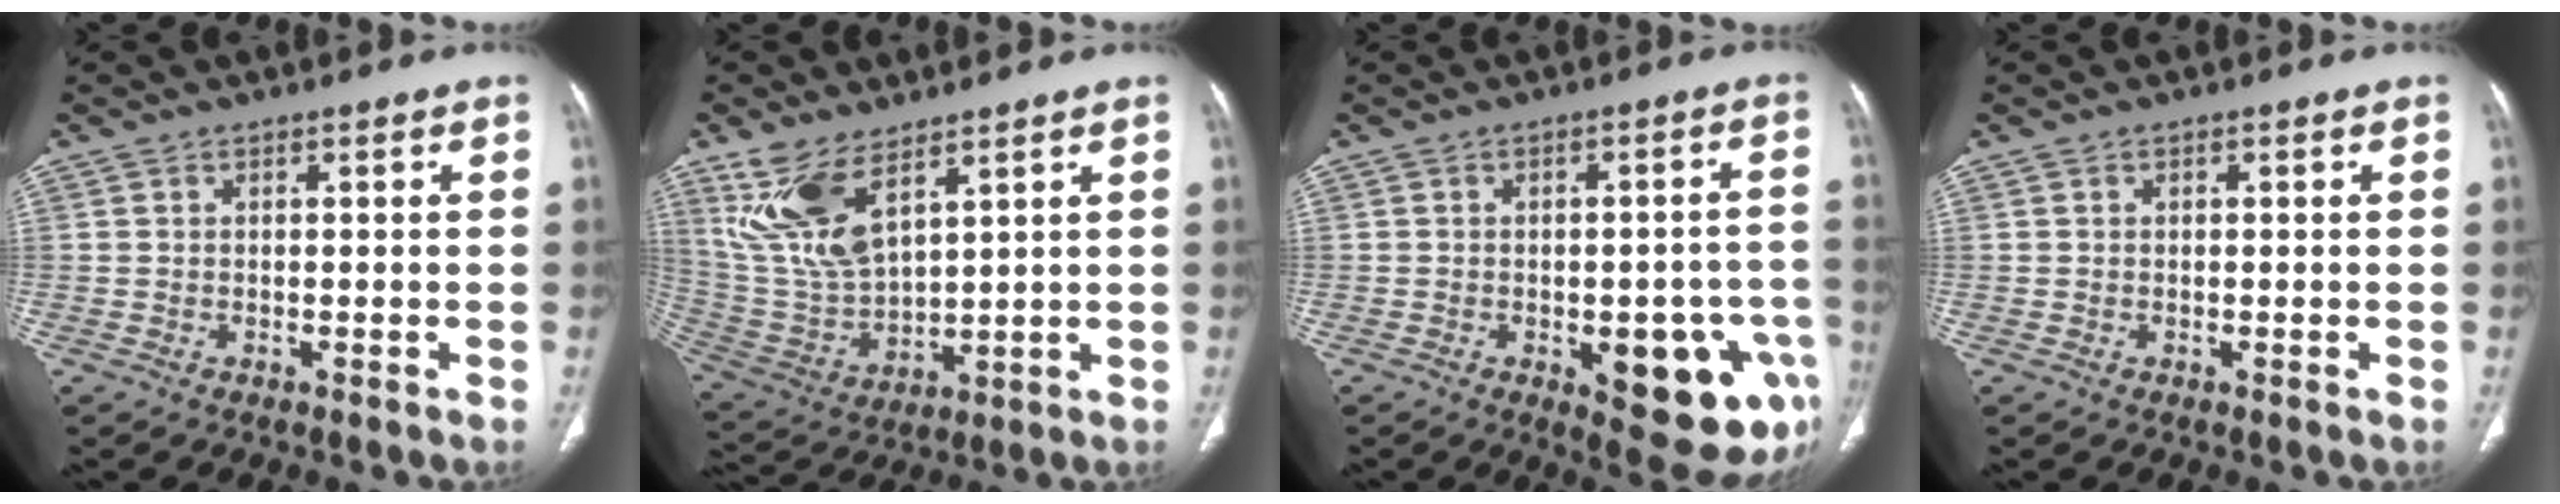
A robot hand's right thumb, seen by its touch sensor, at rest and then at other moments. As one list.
[{"total": 12.8, "force": [7.4, 5.5, 9.0], "torque": [-0.181, -0.031, 0.169]}, {"total": 15.6, "force": [-5.4, 6.6, 13.1], "torque": [-0.117, 0.021, -0.048]}, {"total": 0.0}]